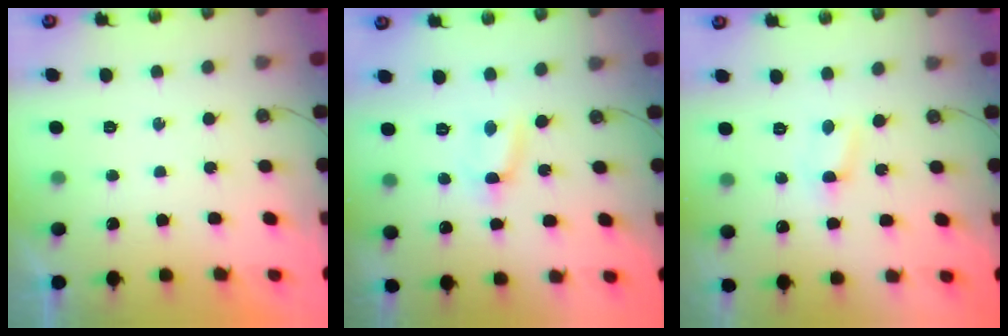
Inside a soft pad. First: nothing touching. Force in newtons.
{"total": 1.6, "press": 1.5, "slide": 0.6}
{"total": 2.5, "press": 2.5, "slide": 0.4}